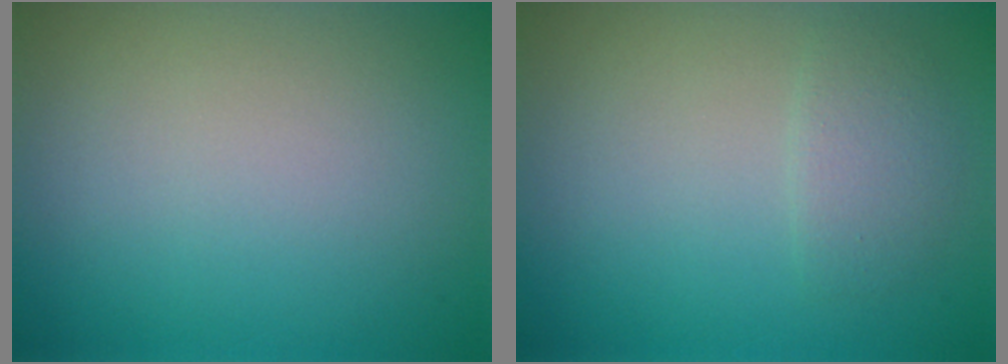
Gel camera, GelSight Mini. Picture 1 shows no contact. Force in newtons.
{"total": 1.5, "press": 1.5, "slide": 0.1}